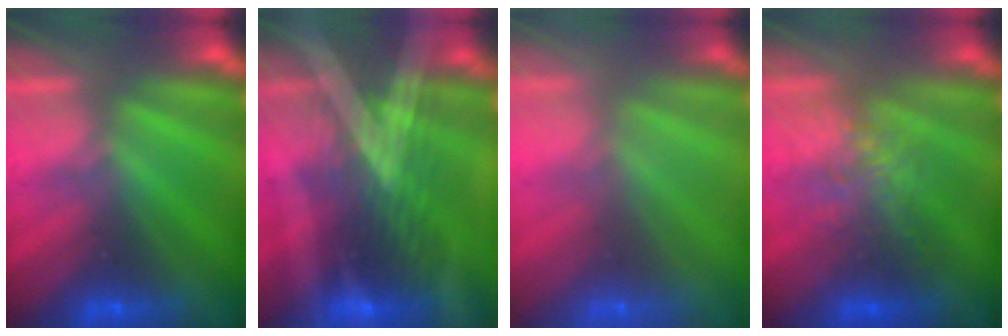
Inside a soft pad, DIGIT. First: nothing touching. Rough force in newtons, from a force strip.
{"total": 3.1}
{"total": 6.5}
{"total": 2.5}